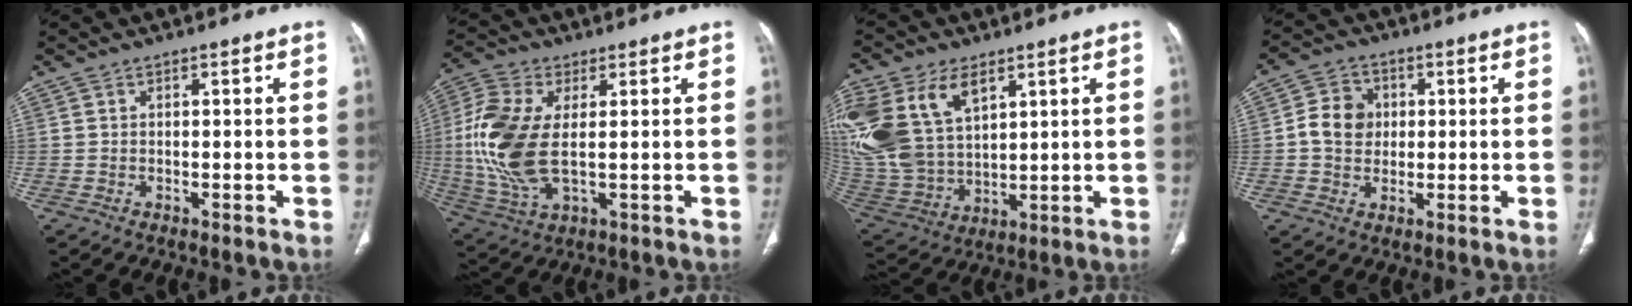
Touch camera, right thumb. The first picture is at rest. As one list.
[{"total": 14.8, "force": [0.9, 7.5, 12.8], "torque": [-0.297, -0.002, 0.023]}, {"total": 23.1, "force": [9.5, 14.4, 15.3], "torque": [-0.355, -0.001, 0.198]}, {"total": 7.4, "force": [0.5, 6.4, 3.8], "torque": [-0.048, 0.009, 0.003]}]